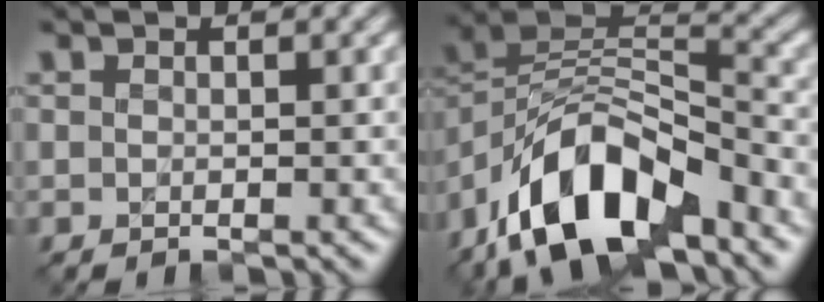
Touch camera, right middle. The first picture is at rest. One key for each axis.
{"total": 10.9, "fx": -6.8, "fy": 5.0, "fz": 6.8, "tx": -0.120, "ty": 0.006, "tz": -0.136}